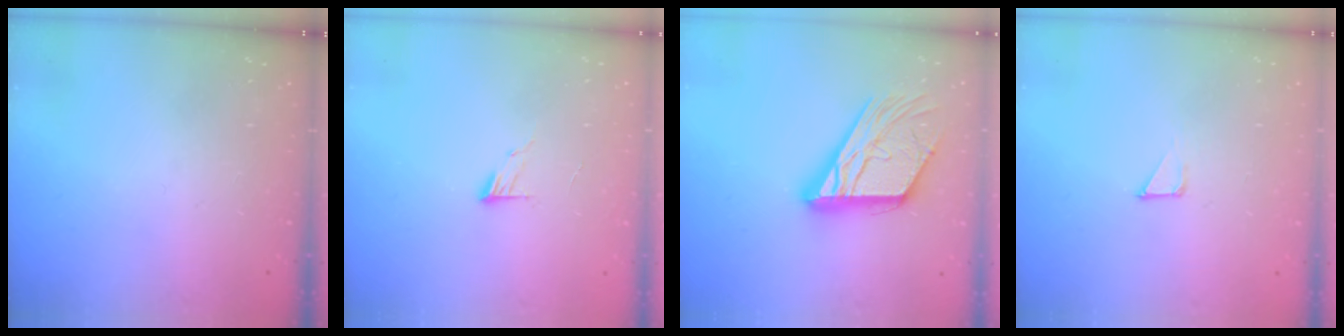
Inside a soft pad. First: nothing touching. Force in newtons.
{"total": 6.2, "press": 6.2, "slide": 0.6}
{"total": 19.7, "press": 19.6, "slide": 1.8}
{"total": 1.3, "press": 1.3, "slide": 0.0}